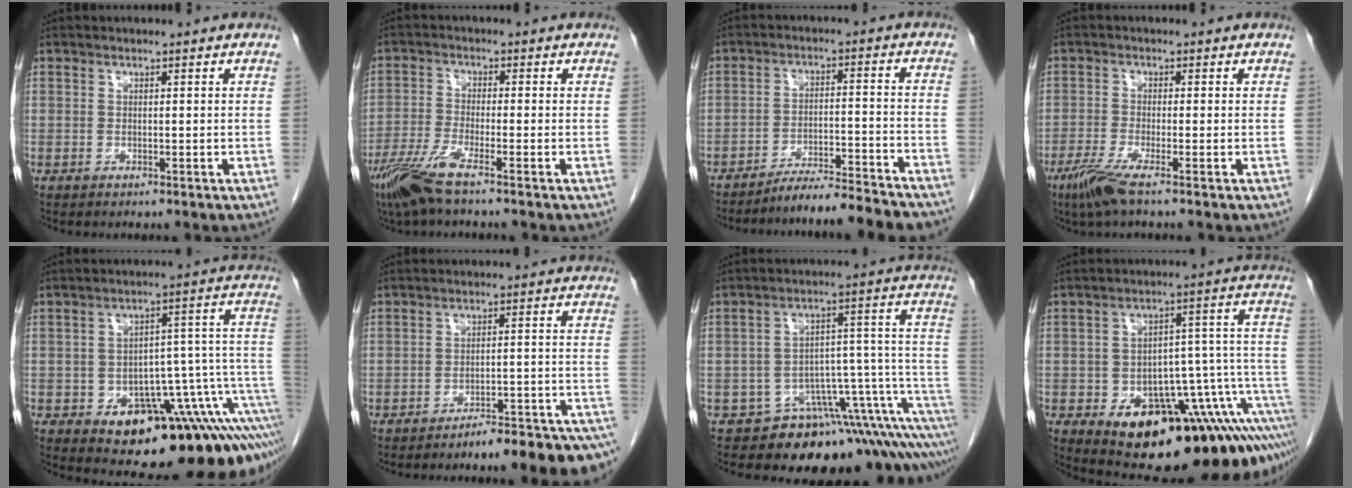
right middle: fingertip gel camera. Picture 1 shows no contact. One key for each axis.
{"total": 6.5, "fx": -4.4, "fy": 0.1, "fz": 4.7, "tx": -0.105, "ty": -0.019, "tz": -0.092}
{"total": 13.0, "fx": -12.3, "fy": -0.3, "fz": 4.4, "tx": -0.043, "ty": -0.001, "tz": -0.178}
{"total": 4.4, "fx": -2.8, "fy": -0.1, "fz": 3.3, "tx": -0.073, "ty": -0.014, "tz": -0.061}
{"total": 19.9, "fx": -10.3, "fy": 7.3, "fz": 15.4, "tx": -0.114, "ty": 0.052, "tz": -0.132}
{"total": 12.4, "fx": -11.2, "fy": 0.2, "fz": 5.3, "tx": -0.044, "ty": 0.025, "tz": -0.150}
{"total": 13.9, "fx": -11.1, "fy": 3.5, "fz": 7.5, "tx": -0.010, "ty": 0.096, "tz": -0.143}
{"total": 24.0, "fx": -12.6, "fy": 8.3, "fz": 18.7, "tx": -0.190, "ty": 0.038, "tz": -0.165}